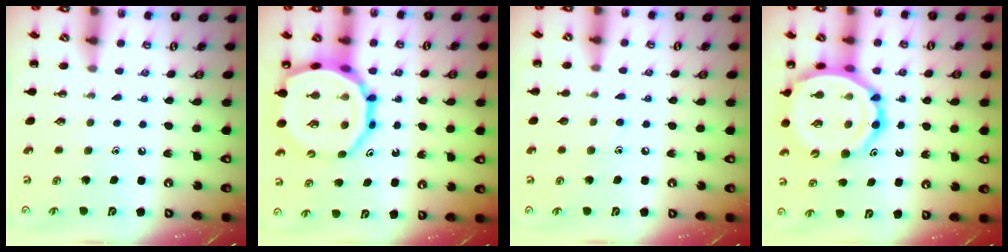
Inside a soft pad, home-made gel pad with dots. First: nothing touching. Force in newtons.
{"total": 21.2, "press": 20.8, "slide": 4.1}
{"total": 4.2, "press": 3.8, "slide": 1.7}
{"total": 16.6, "press": 16.1, "slide": 4.1}